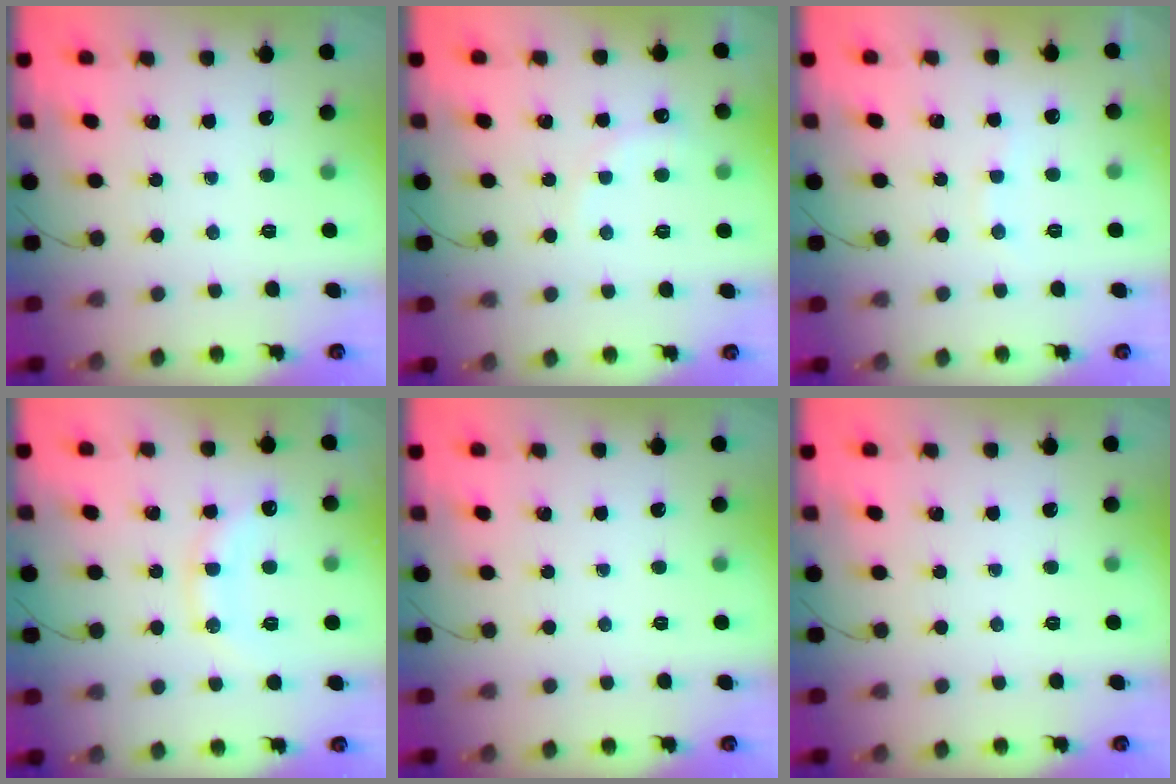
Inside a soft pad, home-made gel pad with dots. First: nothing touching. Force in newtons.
{"total": 6.8, "press": 6.7, "slide": 1.2}
{"total": 5.7, "press": 5.7, "slide": 0.9}
{"total": 13.2, "press": 13.2, "slide": 0.8}
{"total": 0.0}
{"total": 0.0}